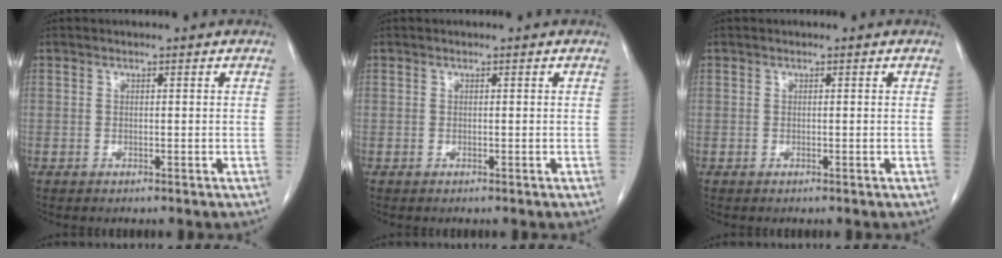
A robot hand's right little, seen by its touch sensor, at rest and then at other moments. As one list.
[{"total": 0.0}, {"total": 0.0}]